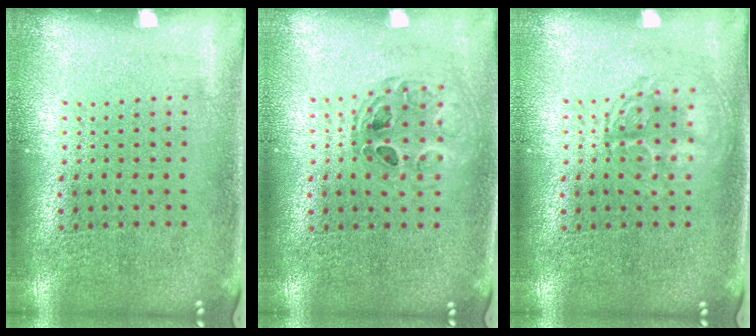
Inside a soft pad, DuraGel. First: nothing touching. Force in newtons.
{"total": 0.8, "press": 0.7, "slide": 0.1}
{"total": 1.1, "press": 1.1, "slide": 0.2}